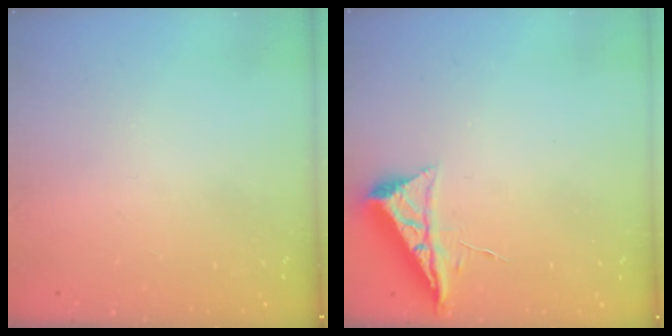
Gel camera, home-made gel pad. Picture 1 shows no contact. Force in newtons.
{"total": 6.5, "press": 6.5, "slide": 0.8}